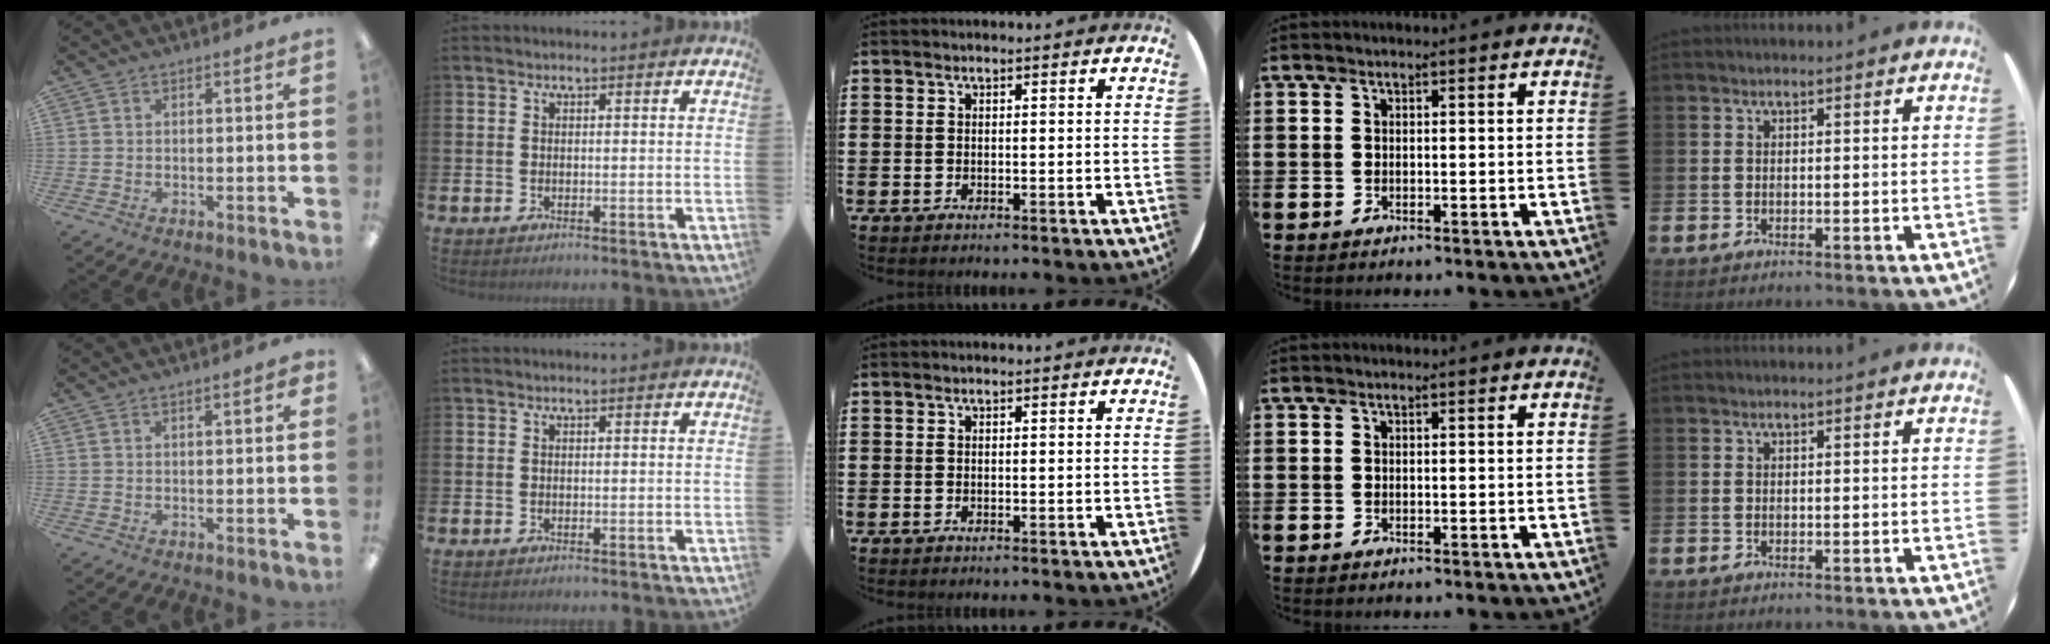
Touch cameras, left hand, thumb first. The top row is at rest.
{"thumb": {"total": 1.7, "force": [0.7, 0.5, 1.5], "torque": [-0.023, 0.000, 0.009]}}